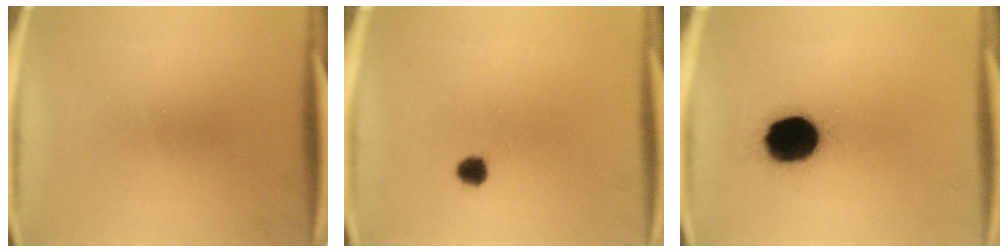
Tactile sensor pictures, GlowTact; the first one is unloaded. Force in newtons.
{"total": 2.4}
{"total": 15.7}